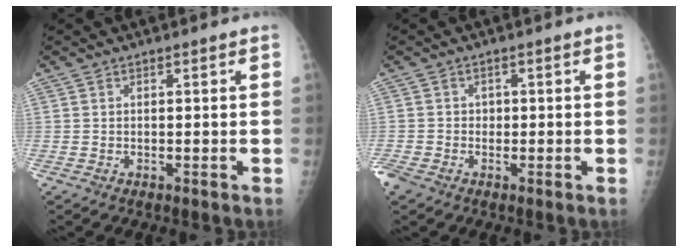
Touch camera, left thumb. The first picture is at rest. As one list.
[{"total": 3.4, "force": [-1.3, 2.8, 1.4], "torque": [-0.021, 0.007, -0.021]}]